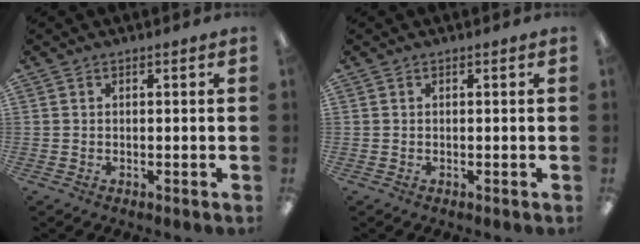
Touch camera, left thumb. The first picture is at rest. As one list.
[{"total": 0.0}]